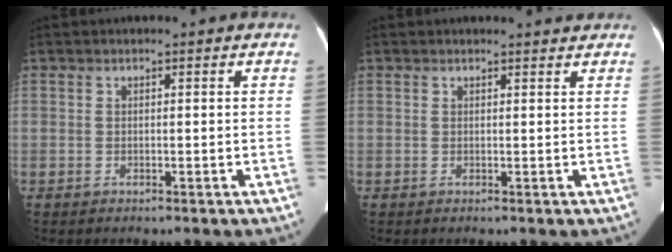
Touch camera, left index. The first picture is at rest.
{"total": 1.9, "force": [1.9, 0.1, 0.2], "torque": [-0.008, 0.000, 0.020]}